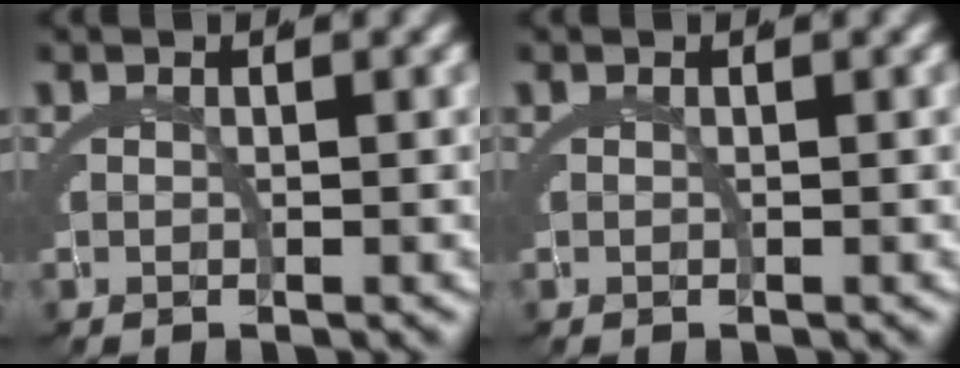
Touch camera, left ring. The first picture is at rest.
{"total": 0.0}